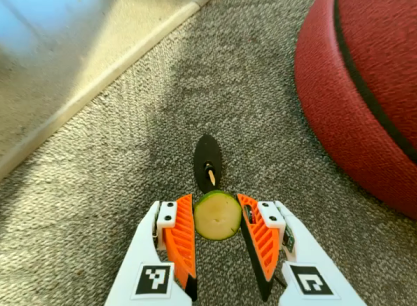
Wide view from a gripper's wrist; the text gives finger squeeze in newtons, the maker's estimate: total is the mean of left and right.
{"total": 9.1, "left": 9.1, "right": 9.1}